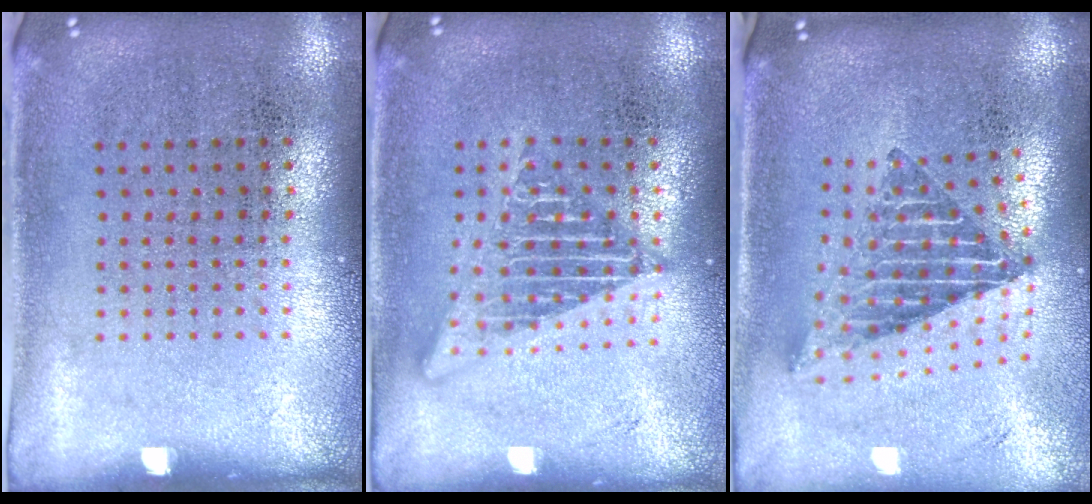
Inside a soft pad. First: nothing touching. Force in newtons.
{"total": 2.6, "press": 2.6, "slide": 0.3}
{"total": 2.3, "press": 1.6, "slide": 1.6}